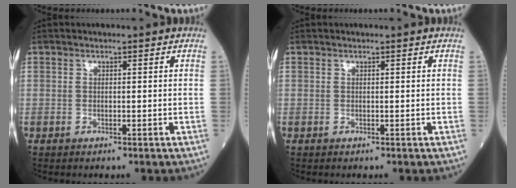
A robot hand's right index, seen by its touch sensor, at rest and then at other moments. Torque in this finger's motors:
{"motor_torque": [0.02, 0.01, 0.00, 0.00]}